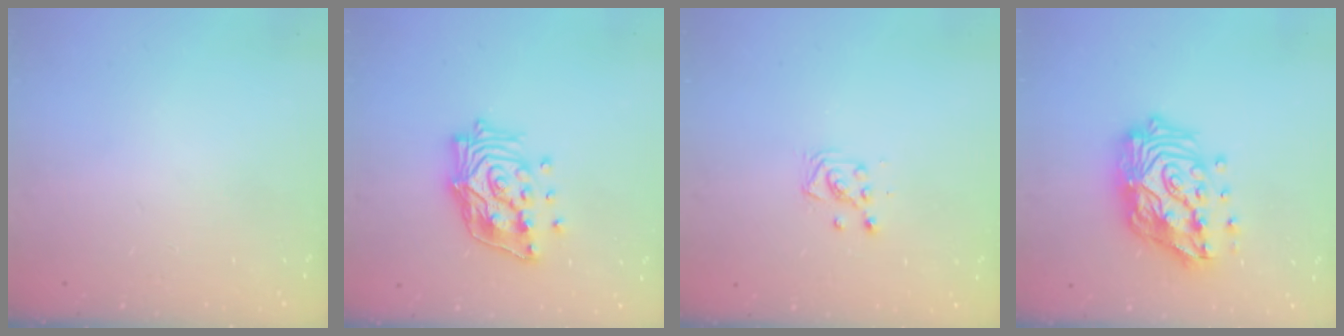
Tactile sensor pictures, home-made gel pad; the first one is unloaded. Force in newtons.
{"total": 14.6, "press": 14.5, "slide": 1.8}
{"total": 3.6, "press": 3.6, "slide": 0.2}
{"total": 18.5, "press": 18.4, "slide": 2.2}